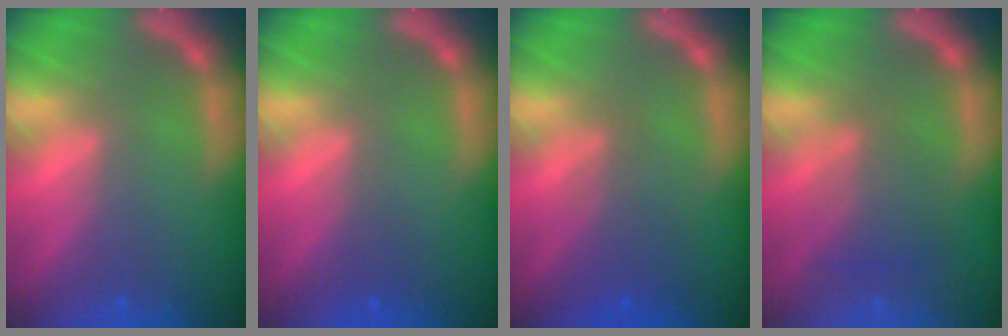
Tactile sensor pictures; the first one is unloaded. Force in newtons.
{"total": 1.0}
{"total": 3.0}
{"total": 3.4}